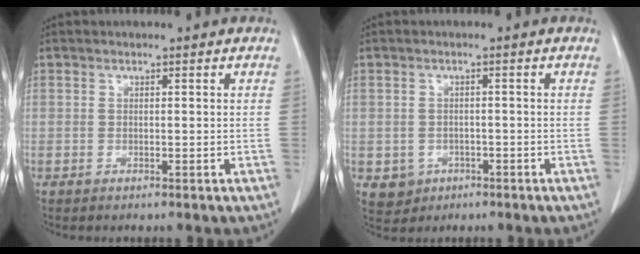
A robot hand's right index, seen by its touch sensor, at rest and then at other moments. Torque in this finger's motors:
{"motor_torque": [-0.28, -0.13, -0.28, -0.08]}